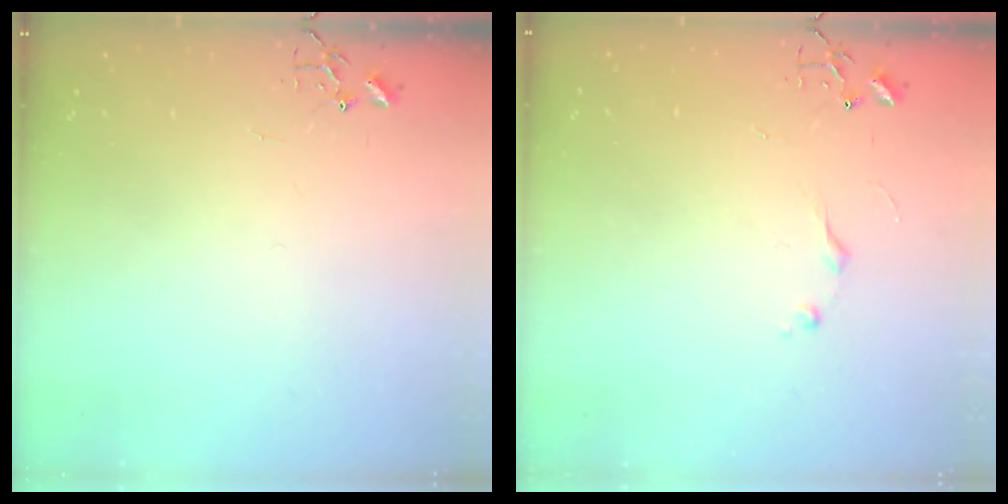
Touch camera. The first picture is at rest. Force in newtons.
{"total": 5.2, "press": 5.1, "slide": 0.7}